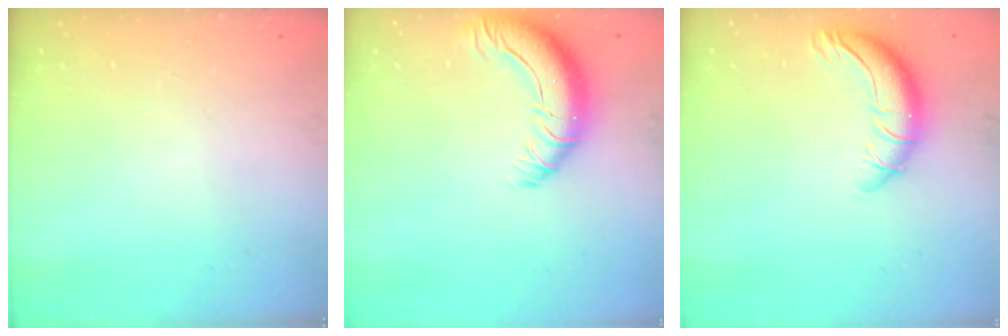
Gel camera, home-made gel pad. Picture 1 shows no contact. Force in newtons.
{"total": 11.4, "press": 11.1, "slide": 2.8}
{"total": 10.3, "press": 9.9, "slide": 3.0}